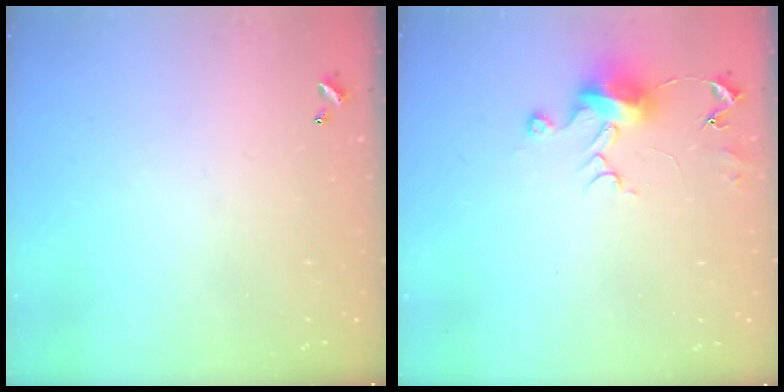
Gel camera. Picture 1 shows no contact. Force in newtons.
{"total": 7.7, "press": 7.7, "slide": 0.4}